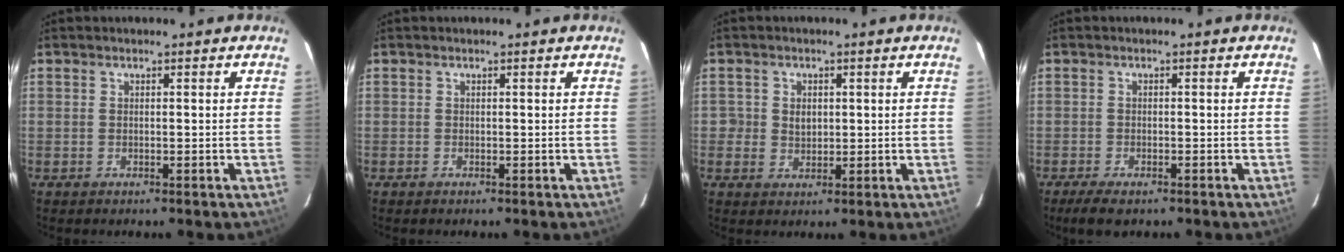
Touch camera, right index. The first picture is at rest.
{"total": 0.0}
{"total": 3.0, "force": [0.2, 2.9, 0.9], "torque": [-0.019, 0.006, 0.004]}
{"total": 4.4, "force": [-3.3, 1.5, 2.6], "torque": [-0.063, -0.017, -0.056]}